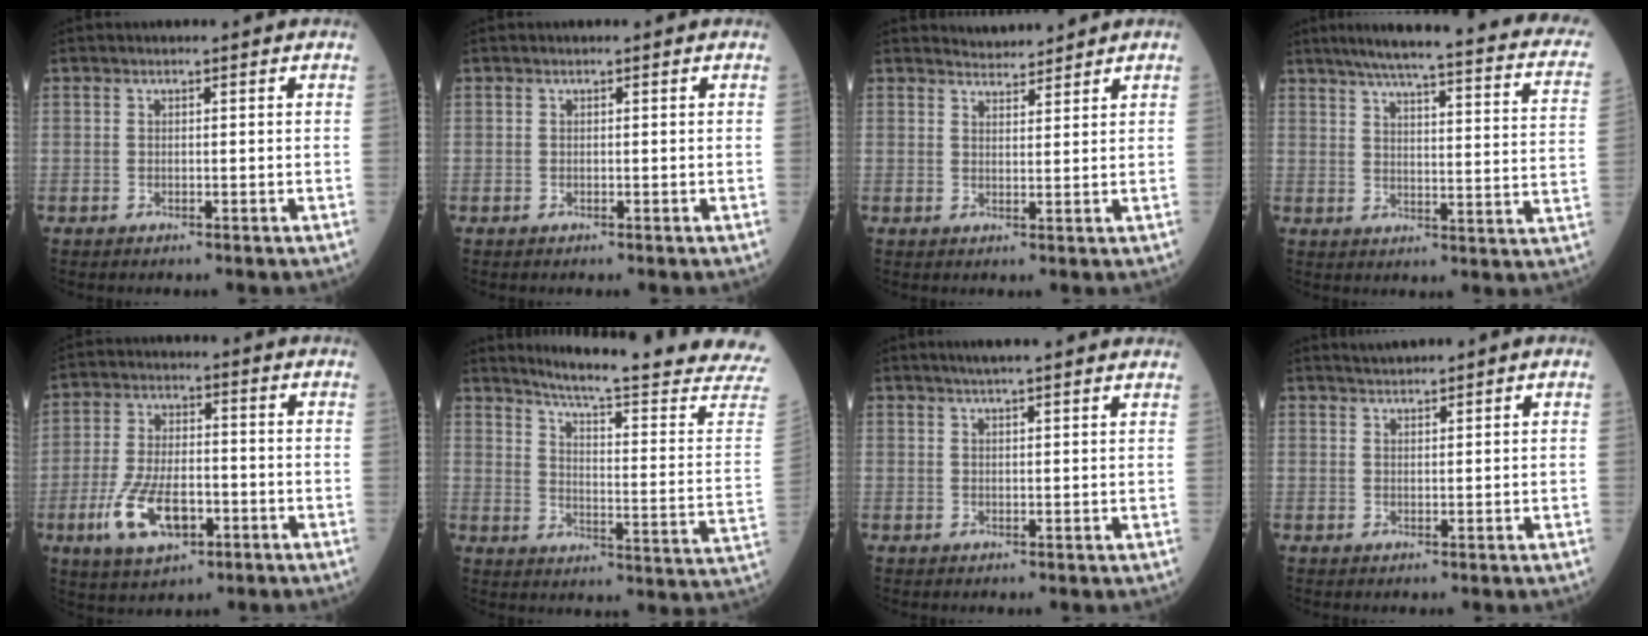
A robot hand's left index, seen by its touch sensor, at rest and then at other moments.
{"total": 0.0}
{"total": 2.8, "force": [2.7, 0.0, -0.3], "torque": [-0.004, 0.006, 0.051]}
{"total": 25.6, "force": [21.0, 2.4, 14.4], "torque": [-0.197, -0.019, 0.242]}
{"total": 10.3, "force": [-4.1, 4.7, 8.2], "torque": [-0.174, -0.003, -0.070]}
{"total": 23.5, "force": [21.6, -1.0, 9.3], "torque": [-0.138, -0.116, 0.262]}
{"total": 7.7, "force": [6.5, 0.3, 4.1], "torque": [-0.056, 0.029, 0.082]}
{"total": 2.0, "force": [1.9, -0.2, 0.6], "torque": [-0.013, 0.013, 0.038]}